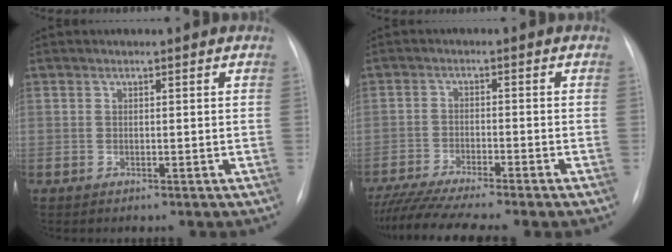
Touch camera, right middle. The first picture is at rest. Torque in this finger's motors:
{"motor_torque": [1.06, -1.08, 0.29, 0.13]}